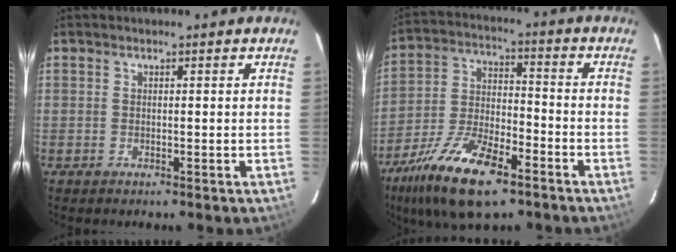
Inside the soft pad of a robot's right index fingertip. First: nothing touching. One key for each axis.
{"total": 17.7, "fx": -11.2, "fy": 6.7, "fz": 11.9, "tx": -0.247, "ty": -0.027, "tz": -0.206}